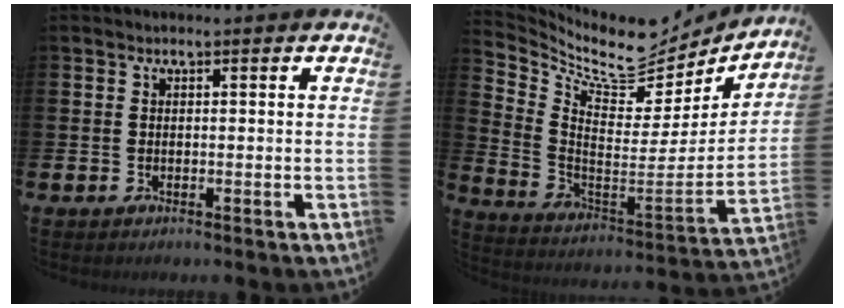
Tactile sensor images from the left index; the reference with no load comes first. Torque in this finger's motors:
{"motor_torque": [0.49, -1.65, 0.05, 0.01]}